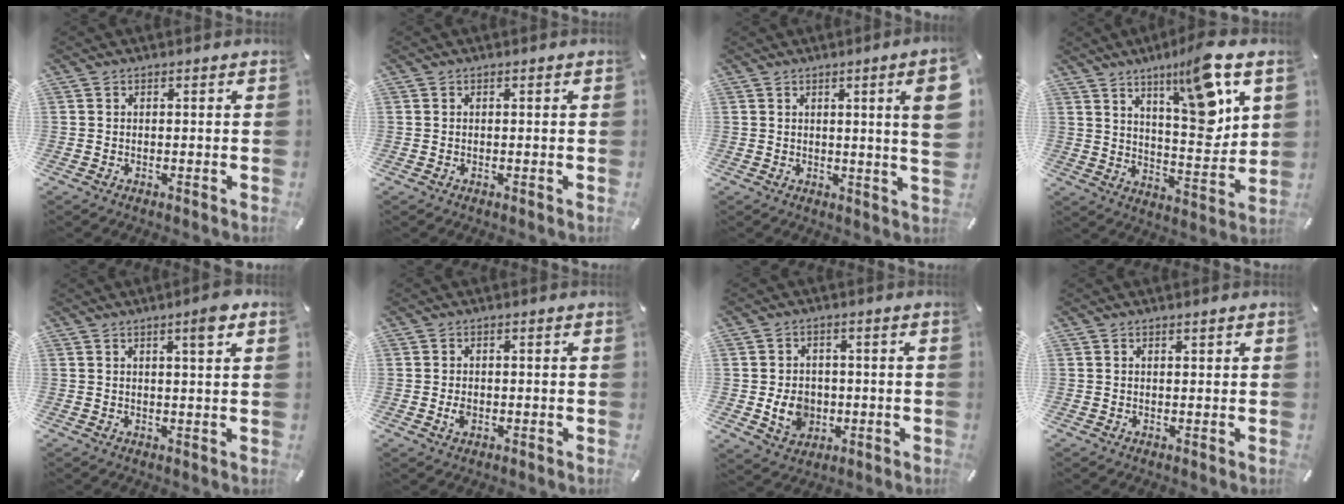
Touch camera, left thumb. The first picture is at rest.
{"total": 0.0}
{"total": 8.6, "force": [2.5, 0.1, 8.2], "torque": [-0.126, -0.010, 0.037]}
{"total": 15.4, "force": [9.0, 3.9, 11.8], "torque": [-0.168, -0.061, 0.141]}
{"total": 4.8, "force": [2.6, 0.5, 4.0], "torque": [-0.058, -0.006, 0.036]}
{"total": 1.8, "force": [-0.3, 1.3, 1.2], "torque": [-0.031, 0.000, -0.008]}
{"total": 7.2, "force": [-1.1, 6.2, 3.5], "torque": [-0.068, 0.005, -0.020]}
{"total": 0.9, "force": [0.6, 0.3, 0.6], "torque": [-0.012, 0.001, 0.010]}